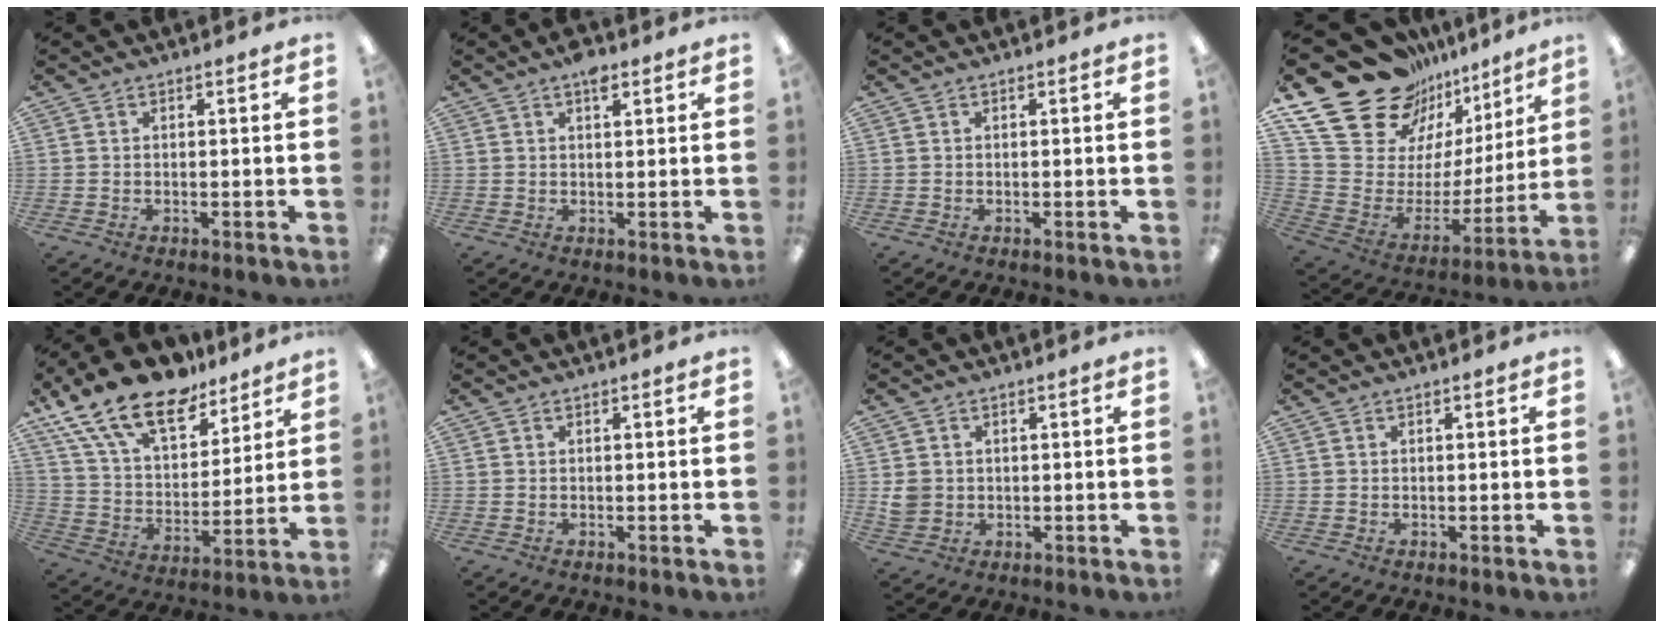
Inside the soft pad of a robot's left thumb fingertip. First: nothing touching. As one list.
[{"total": 3.3, "force": [2.1, 1.4, 2.0], "torque": [-0.029, -0.005, 0.034]}, {"total": 0.0}, {"total": 24.1, "force": [17.6, 12.9, 10.1], "torque": [-0.170, -0.132, 0.333]}, {"total": 19.8, "force": [14.2, 9.5, 10.2], "torque": [-0.205, -0.083, 0.258]}, {"total": 0.0}, {"total": 3.8, "force": [0.6, 3.5, 1.1], "torque": [-0.017, 0.004, 0.014]}, {"total": 0.0}]